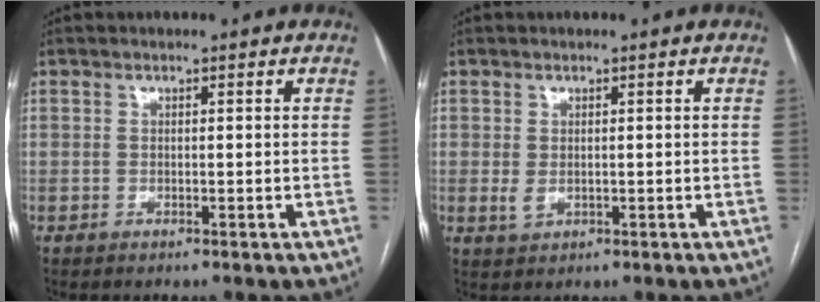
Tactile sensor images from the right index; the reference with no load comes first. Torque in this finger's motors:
{"motor_torque": [0.08, 0.02, 0.00, 0.01]}